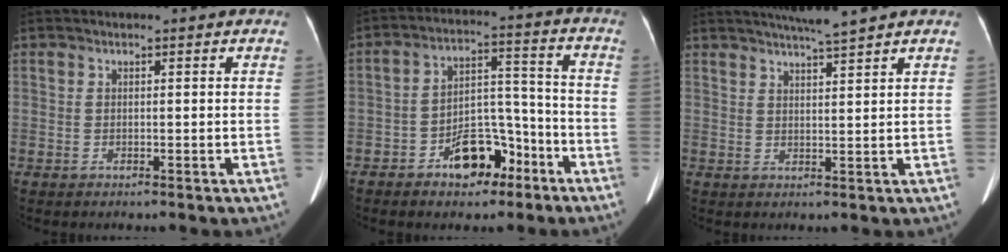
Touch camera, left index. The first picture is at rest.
{"total": 9.3, "force": [-5.7, 4.8, 5.5], "torque": [-0.094, 0.029, -0.088]}
{"total": 5.5, "force": [4.8, -0.9, 2.6], "torque": [-0.044, 0.005, 0.078]}